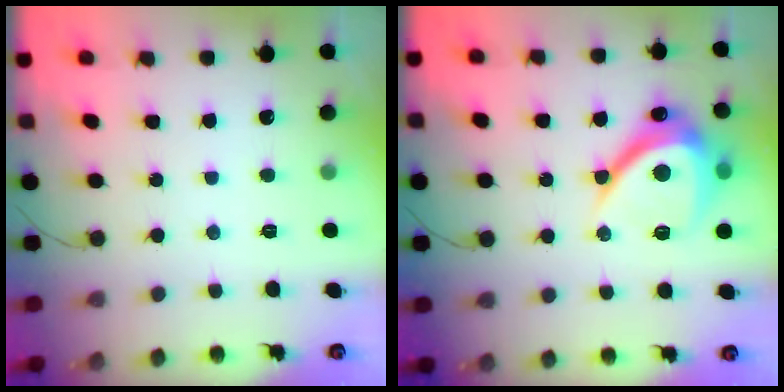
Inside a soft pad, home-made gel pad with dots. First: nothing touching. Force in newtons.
{"total": 13.7, "press": 13.7, "slide": 0.5}